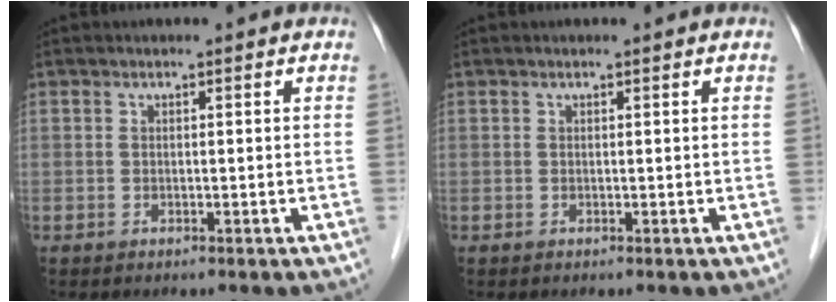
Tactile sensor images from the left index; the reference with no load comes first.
{"total": 0.0}